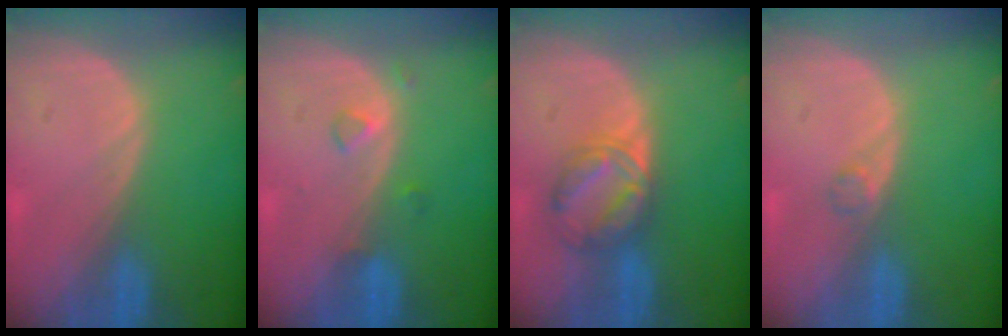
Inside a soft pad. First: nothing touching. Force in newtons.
{"total": 1.8, "press": 1.8, "slide": 0.1}
{"total": 5.8, "press": 5.8, "slide": 0.0}
{"total": 1.2, "press": 1.2, "slide": 0.1}